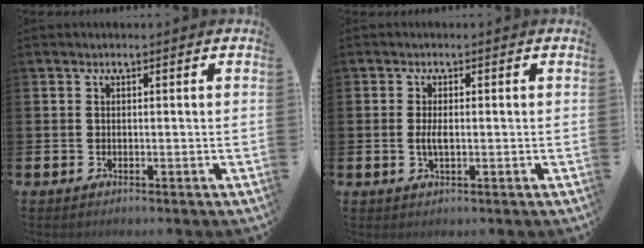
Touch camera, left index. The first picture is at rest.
{"total": 2.2, "force": [-0.1, 0.8, 2.0], "torque": [-0.034, 0.000, -0.004]}